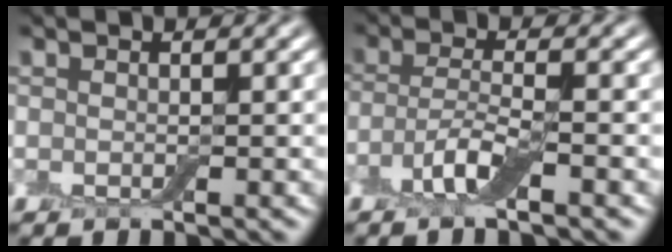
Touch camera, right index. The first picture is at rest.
{"total": 3.4, "force": [-1.7, 0.7, 2.8], "torque": [-0.061, 0.003, -0.043]}